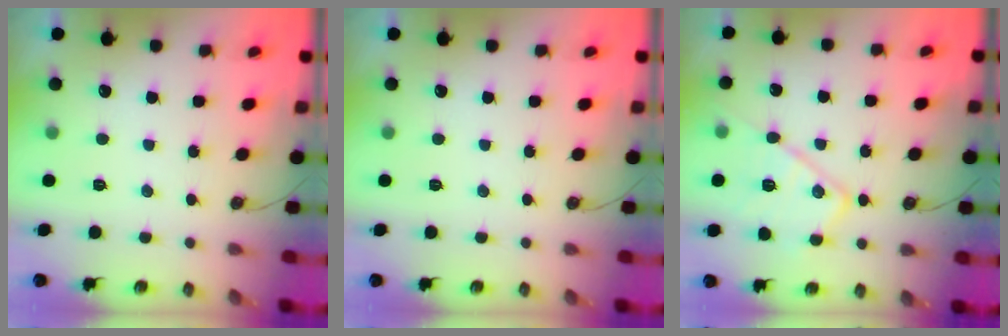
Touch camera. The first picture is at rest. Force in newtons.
{"total": 0.0}
{"total": 15.2, "press": 15.2, "slide": 0.7}